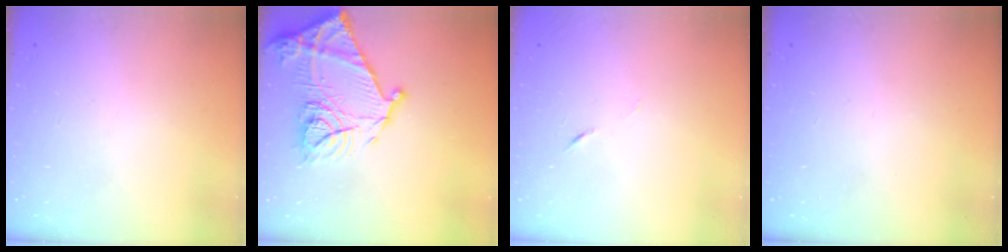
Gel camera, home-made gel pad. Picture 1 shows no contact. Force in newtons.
{"total": 20.6, "press": 20.5, "slide": 1.8}
{"total": 3.7, "press": 3.6, "slide": 0.9}
{"total": 0.0}